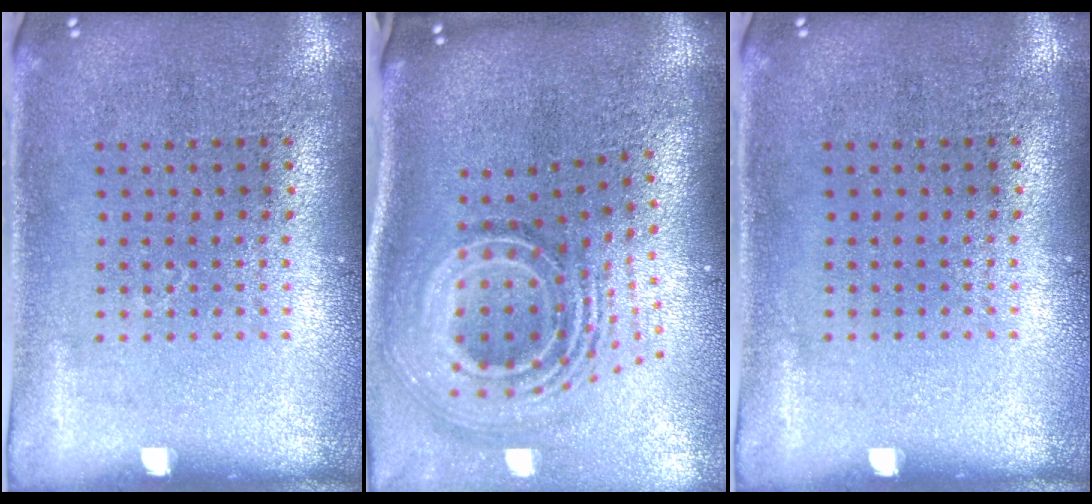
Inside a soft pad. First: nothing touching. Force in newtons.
{"total": 2.6, "press": 1.7, "slide": 2.0}
{"total": 0.0}